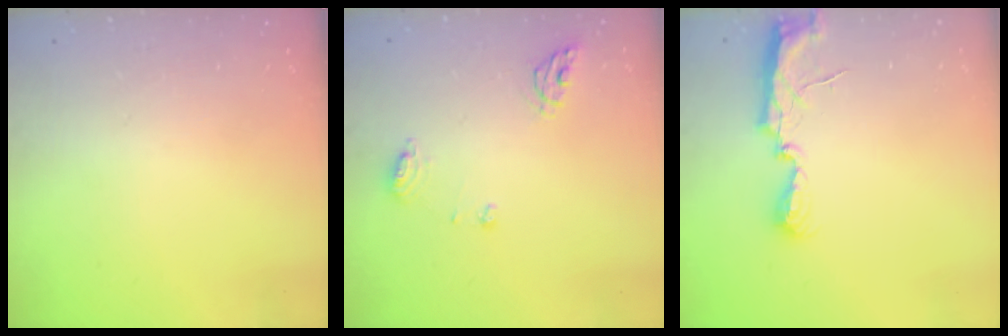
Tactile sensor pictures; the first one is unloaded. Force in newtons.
{"total": 7.2, "press": 7.2, "slide": 0.8}
{"total": 7.3, "press": 7.3, "slide": 0.5}